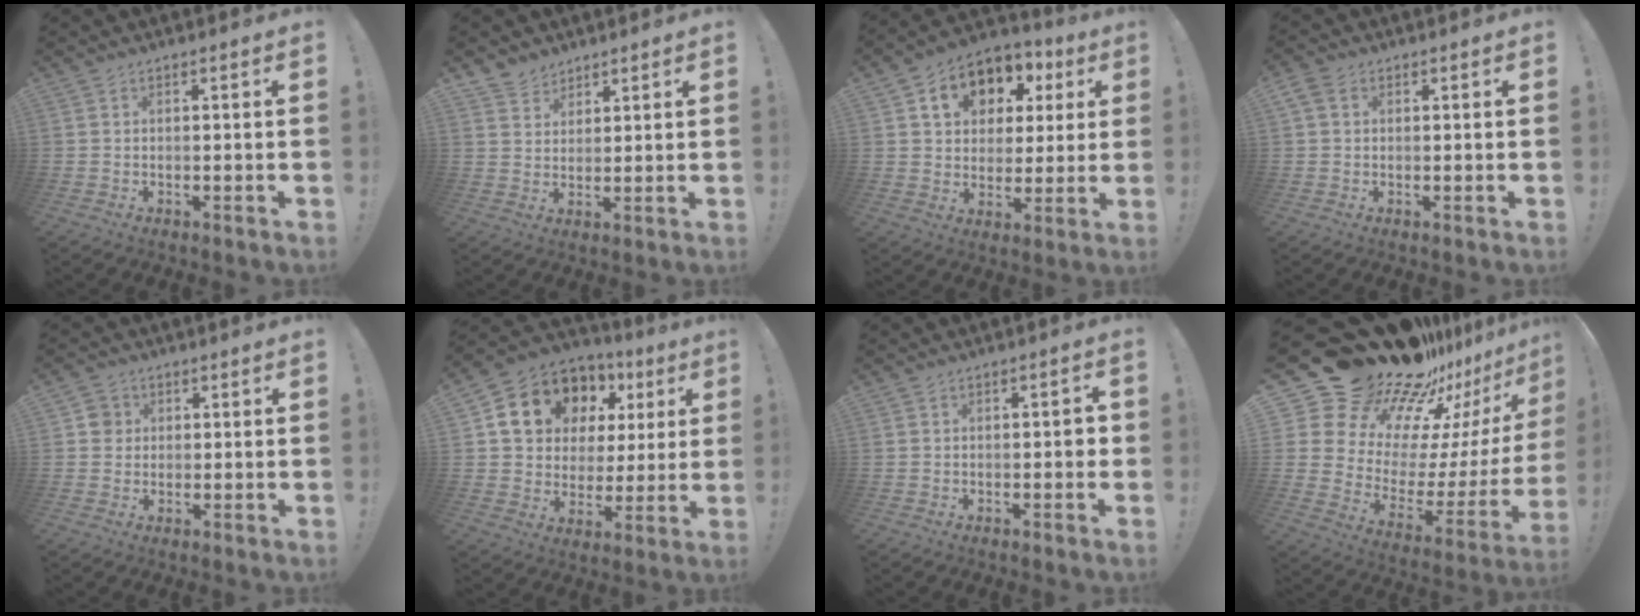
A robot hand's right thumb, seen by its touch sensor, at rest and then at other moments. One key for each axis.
{"total": 4.7, "fx": 3.7, "fy": 2.9, "fz": 0.0, "tx": -0.005, "ty": -0.028, "tz": 0.072}
{"total": 12.6, "fx": 5.1, "fy": 9.9, "fz": 6.0, "tx": -0.089, "ty": -0.020, "tz": 0.096}
{"total": 3.5, "fx": 1.4, "fy": 2.7, "fz": 1.7, "tx": -0.030, "ty": 0.003, "tz": 0.028}
{"total": 4.1, "fx": 0.7, "fy": 3.9, "fz": 1.0, "tx": -0.013, "ty": 0.010, "tz": 0.014}
{"total": 14.5, "fx": 7.9, "fy": 10.8, "fz": 5.8, "tx": -0.094, "ty": -0.046, "tz": 0.162}
{"total": 2.3, "fx": -0.7, "fy": 1.0, "fz": 1.9, "tx": -0.026, "ty": 0.007, "tz": -0.014}
{"total": 25.2, "fx": 19.2, "fy": 11.5, "fz": 11.6, "tx": -0.164, "ty": -0.172, "tz": 0.382}